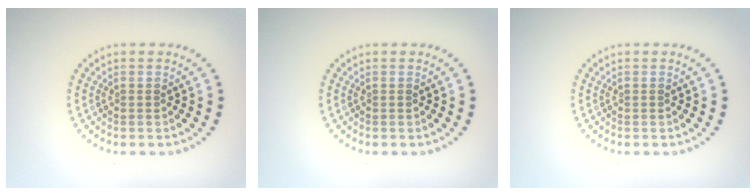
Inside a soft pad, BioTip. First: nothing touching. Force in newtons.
{"total": 0.0}
{"total": 0.0}